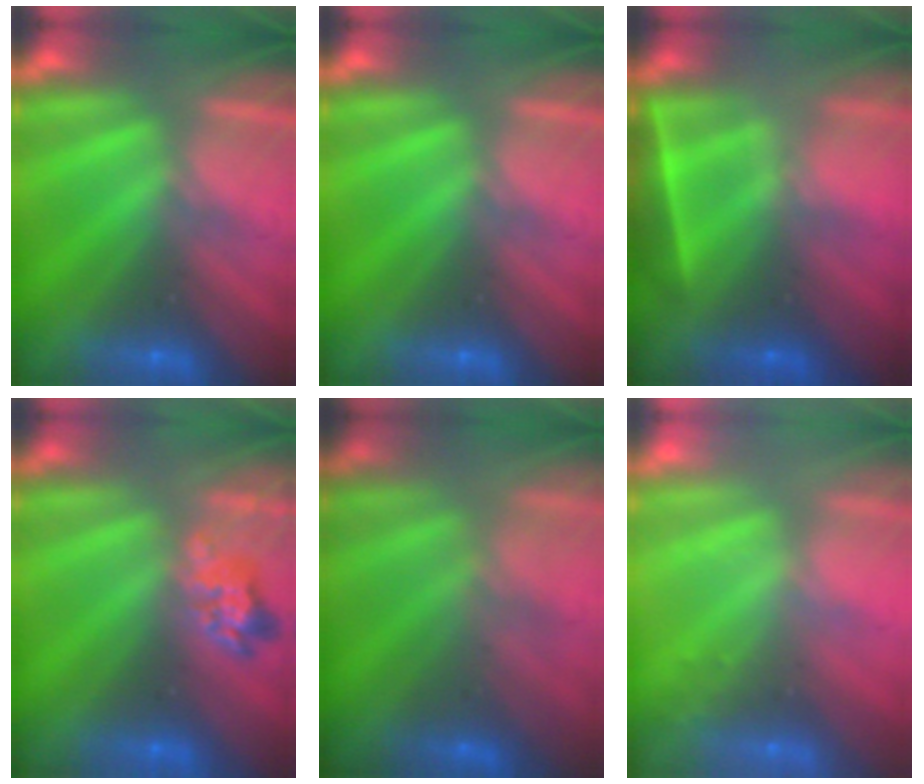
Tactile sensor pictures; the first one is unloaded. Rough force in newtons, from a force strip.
{"total": 0.0}
{"total": 4.6}
{"total": 2.4}
{"total": 3.7}
{"total": 2.3}